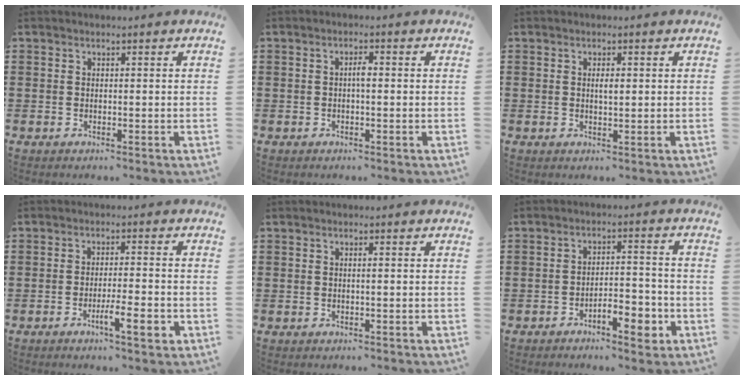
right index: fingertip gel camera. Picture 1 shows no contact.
{"total": 1.6, "force": [-0.2, 0.4, 1.6], "torque": [-0.030, 0.003, -0.004]}
{"total": 1.5, "force": [0.3, 0.5, 1.4], "torque": [-0.027, 0.004, 0.003]}
{"total": 5.7, "force": [-2.7, 0.8, 5.0], "torque": [-0.076, -0.005, -0.043]}
{"total": 0.6, "force": [-0.1, -0.1, 0.6], "torque": [-0.009, -0.003, -0.001]}
{"total": 5.5, "force": [-3.4, 2.1, 3.7], "torque": [-0.058, 0.012, -0.060]}